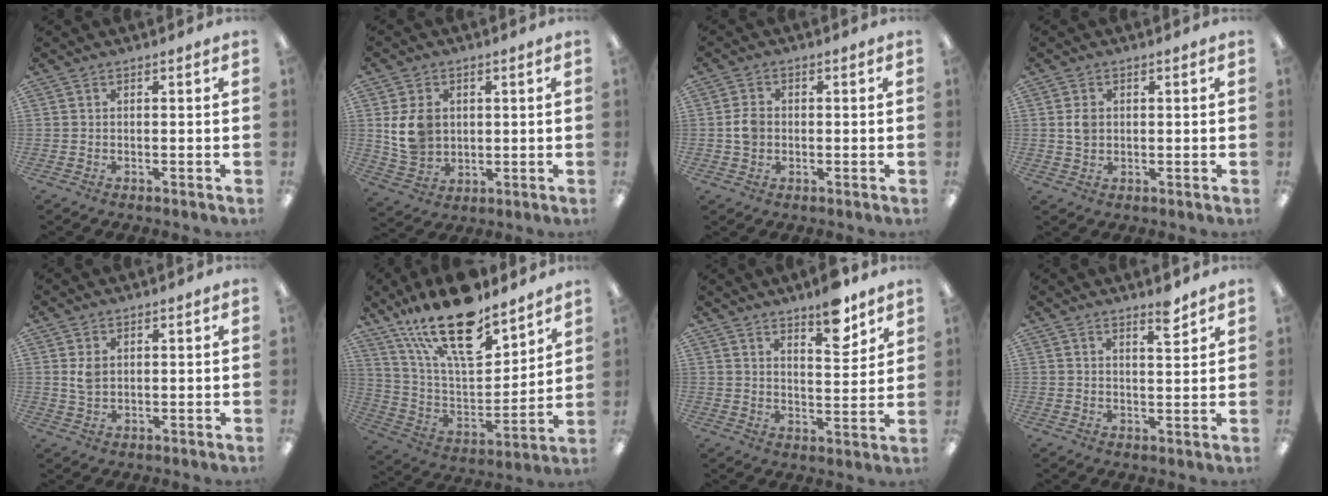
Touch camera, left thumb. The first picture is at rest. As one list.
[{"total": 8.8, "force": [2.0, 7.1, 4.9], "torque": [-0.106, 0.007, 0.038]}, {"total": 4.0, "force": [-0.2, 3.1, 2.5], "torque": [-0.037, 0.004, -0.005]}, {"total": 3.1, "force": [0.5, 2.4, 1.8], "torque": [-0.030, 0.003, 0.005]}, {"total": 3.6, "force": [1.2, 2.5, 2.4], "torque": [-0.043, 0.000, 0.019]}, {"total": 22.3, "force": [15.5, 8.8, 13.4], "torque": [-0.241, -0.096, 0.271]}, {"total": 10.6, "force": [7.8, 3.4, 6.3], "torque": [-0.077, -0.046, 0.129]}, {"total": 4.9, "force": [3.9, 1.1, 2.7], "torque": [-0.031, -0.024, 0.062]}]